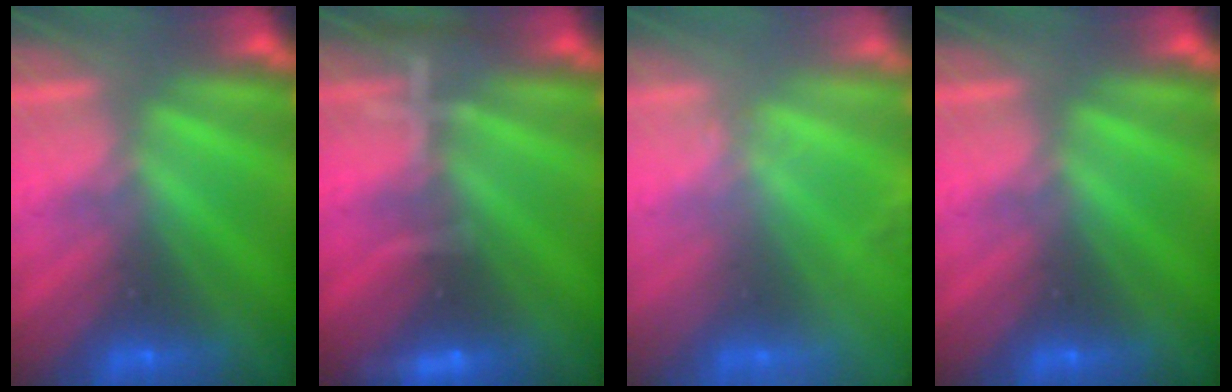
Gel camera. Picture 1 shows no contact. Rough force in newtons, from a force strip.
{"total": 9.1}
{"total": 2.6}
{"total": 0.0}